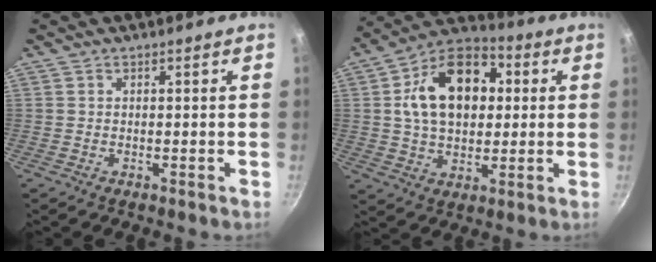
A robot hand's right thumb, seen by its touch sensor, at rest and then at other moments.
{"total": 18.6, "force": [3.3, 12.7, 13.2], "torque": [-0.183, 0.022, 0.040]}